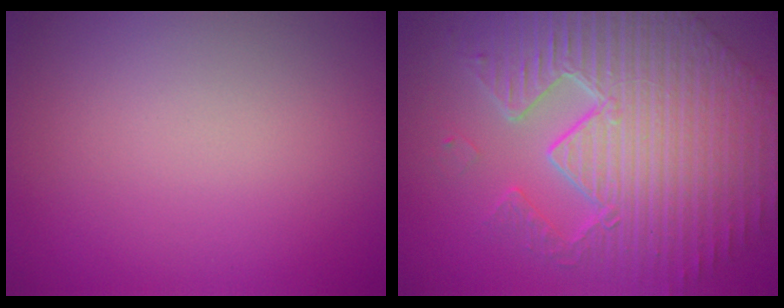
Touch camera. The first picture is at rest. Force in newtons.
{"total": 11.6, "press": 7.4, "slide": 8.9}